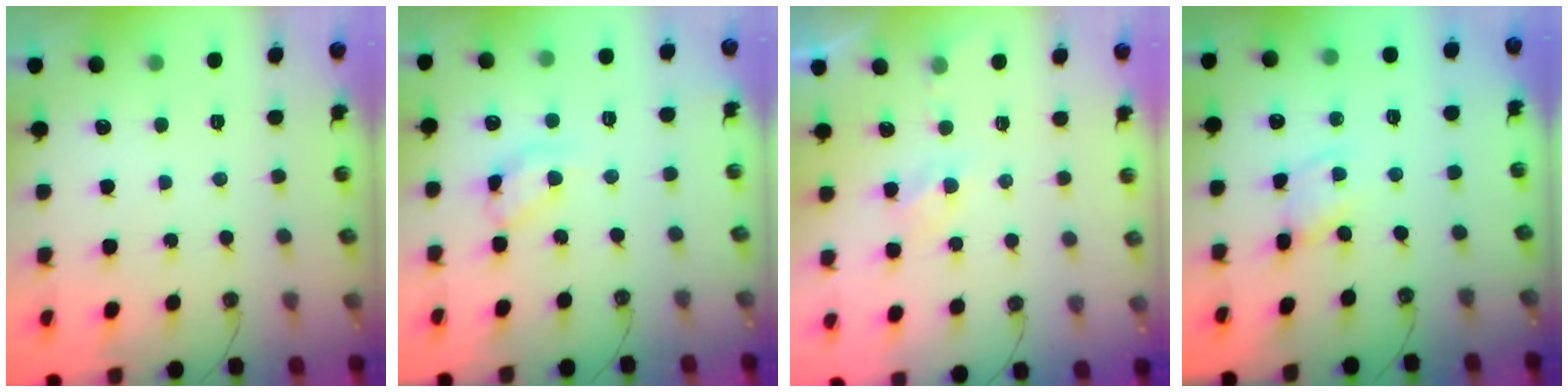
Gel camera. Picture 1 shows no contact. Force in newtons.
{"total": 9.9, "press": 9.9, "slide": 0.4}
{"total": 3.3, "press": 3.3, "slide": 0.5}
{"total": 1.4, "press": 1.4, "slide": 0.2}